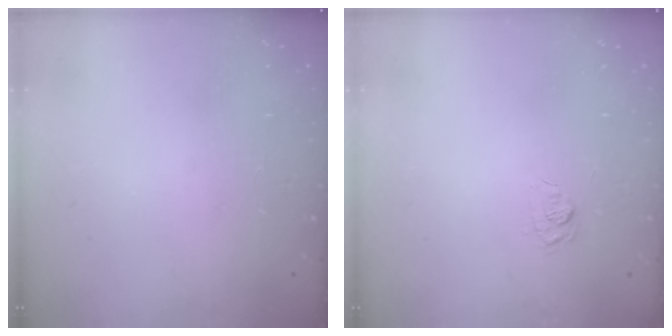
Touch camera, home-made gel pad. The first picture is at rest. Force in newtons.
{"total": 7.2, "press": 7.1, "slide": 1.5}